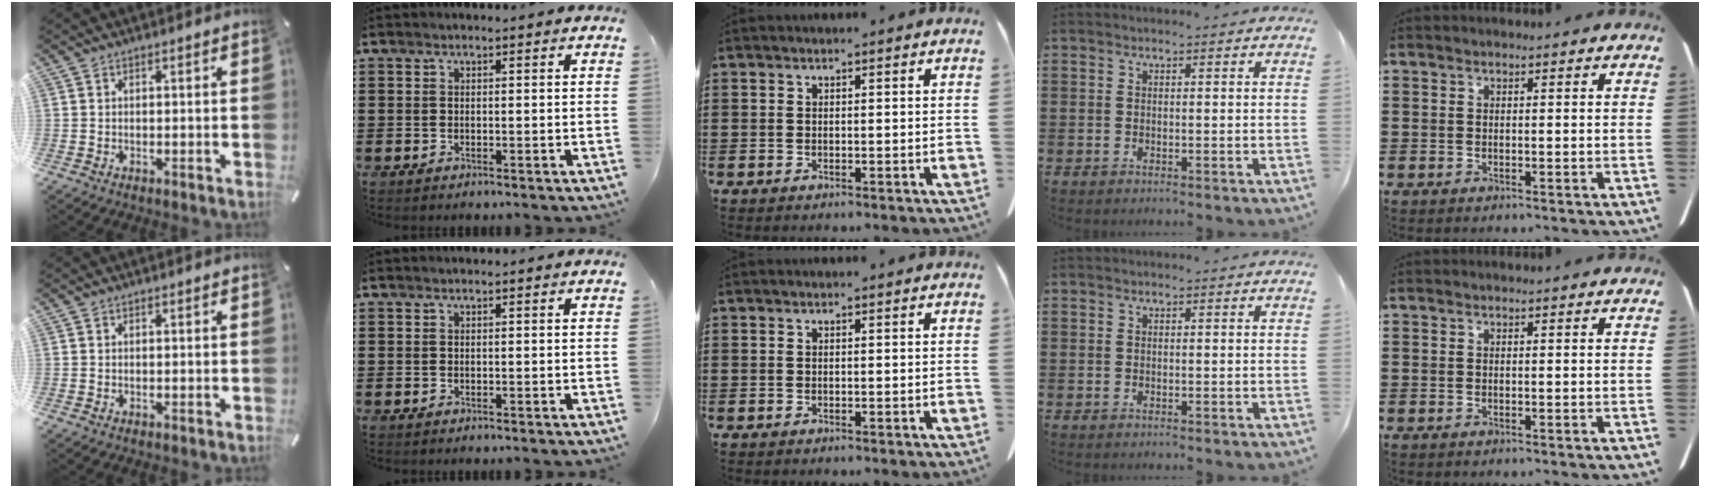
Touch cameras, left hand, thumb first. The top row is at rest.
{}